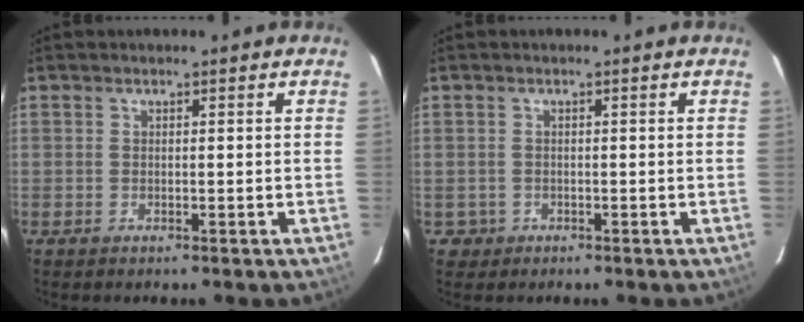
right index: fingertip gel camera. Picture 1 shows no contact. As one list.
[{"total": 1.3, "force": [-0.2, 1.3, 0.0], "torque": [0.004, 0.005, -0.003]}]